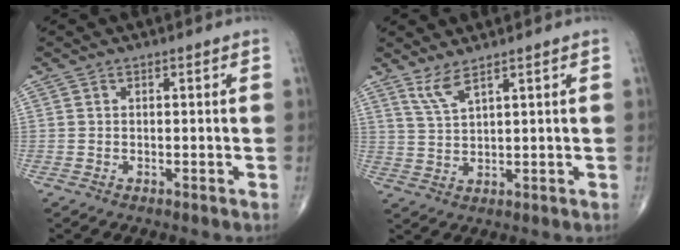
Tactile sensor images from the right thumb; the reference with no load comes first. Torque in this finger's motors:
{"motor_torque": [-0.45, 0.47, 0.48, 0.29, 0.03]}